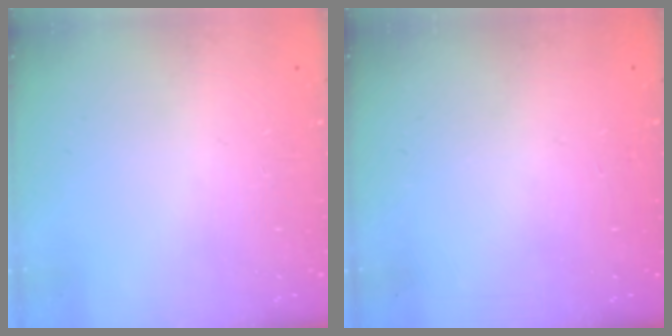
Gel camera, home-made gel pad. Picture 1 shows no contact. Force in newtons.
{"total": 0.0}